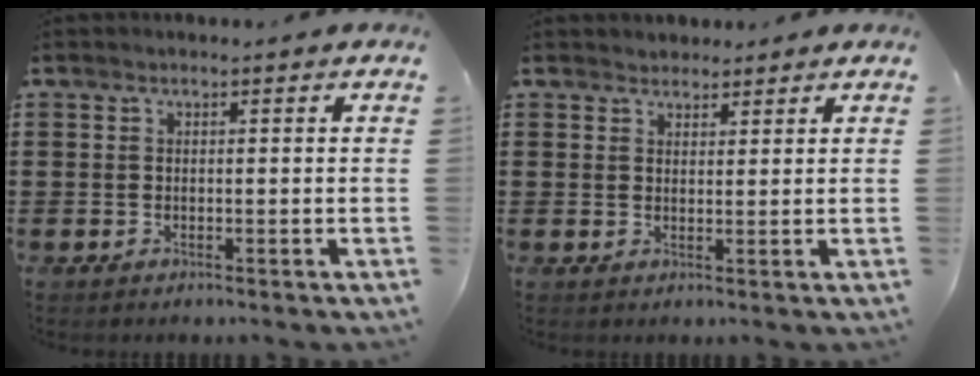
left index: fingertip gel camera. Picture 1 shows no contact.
{"total": 2.0, "force": [1.9, 0.8, -0.2], "torque": [-0.002, 0.004, 0.037]}